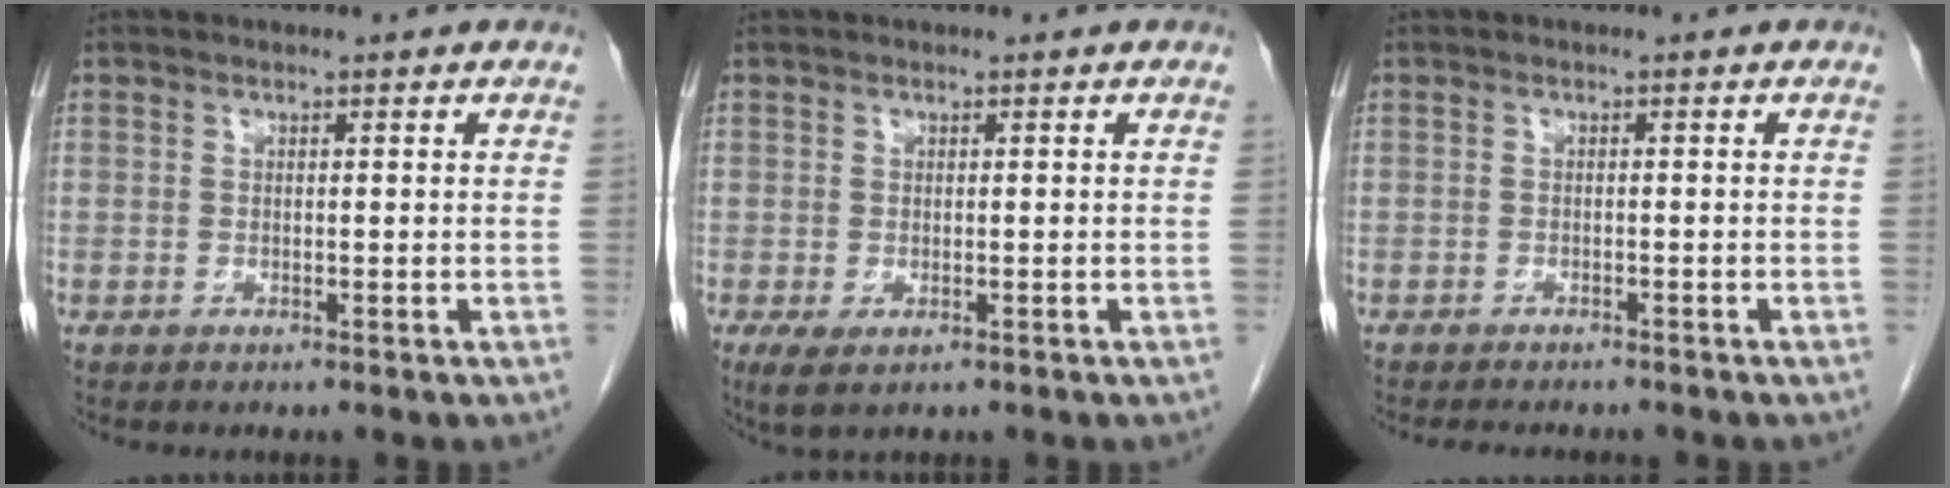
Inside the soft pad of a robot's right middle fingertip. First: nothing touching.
{"total": 3.0, "force": [-1.4, 1.3, 2.3], "torque": [-0.040, -0.008, -0.016]}
{"total": 4.5, "force": [-4.1, 1.1, 1.6], "torque": [-0.020, -0.005, -0.053]}